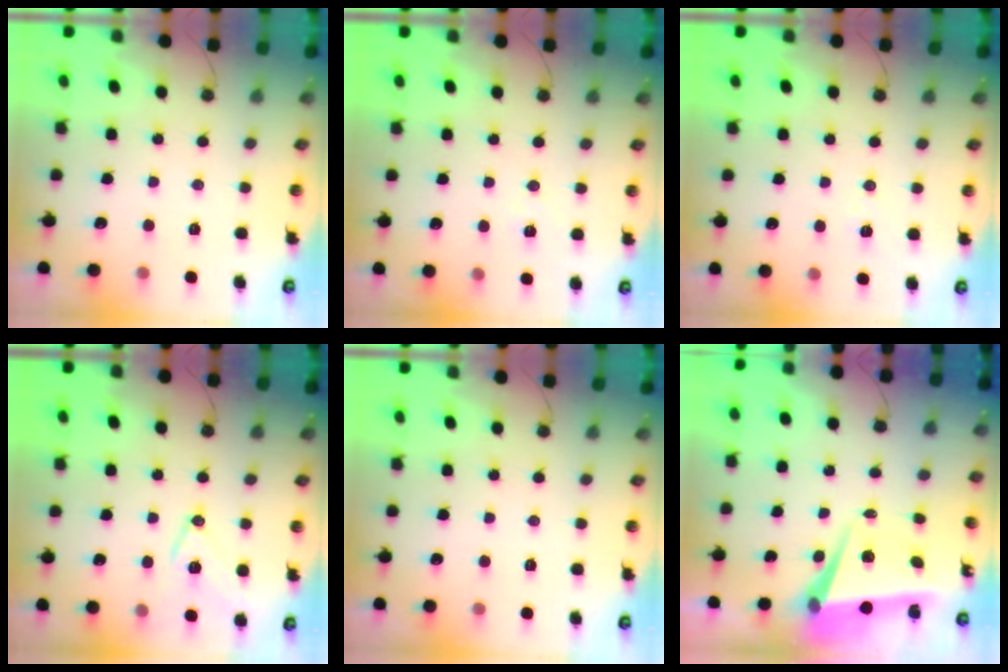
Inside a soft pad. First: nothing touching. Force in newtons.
{"total": 7.0, "press": 5.4, "slide": 4.4}
{"total": 7.3, "press": 5.7, "slide": 4.6}
{"total": 12.5, "press": 12.2, "slide": 2.7}
{"total": 0.0}
{"total": 7.5, "press": 7.2, "slide": 2.2}